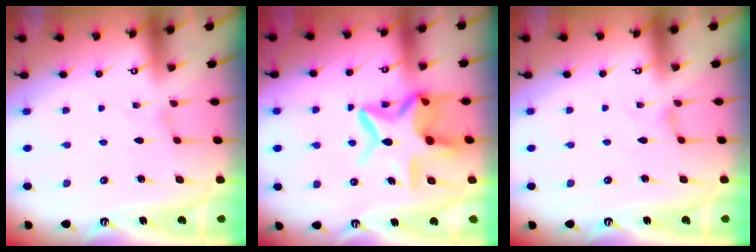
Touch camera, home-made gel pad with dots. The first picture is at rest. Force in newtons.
{"total": 15.2, "press": 15.1, "slide": 1.1}
{"total": 0.0}